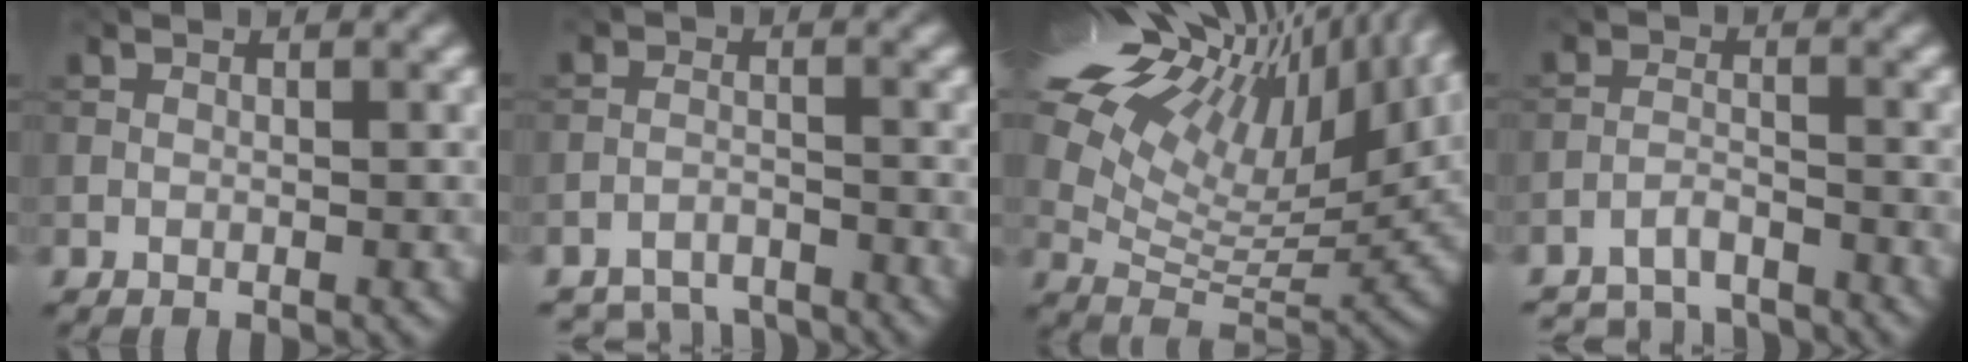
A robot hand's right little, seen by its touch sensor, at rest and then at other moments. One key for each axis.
{"total": 5.0, "fx": -4.8, "fy": 1.3, "fz": 0.7, "tx": -0.008, "ty": -0.007, "tz": -0.085}
{"total": 17.9, "fx": 10.6, "fy": 8.0, "fz": 12.0, "tx": -0.236, "ty": 0.050, "tz": 0.172}
{"total": 5.2, "fx": -5.0, "fy": 1.1, "fz": 0.9, "tx": -0.016, "ty": -0.009, "tz": -0.091}